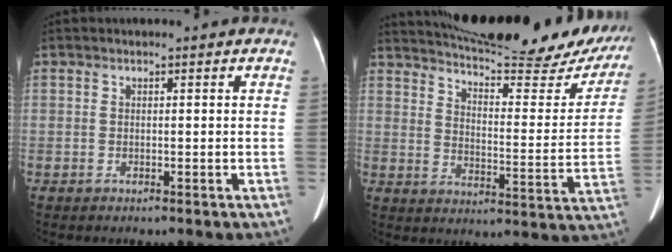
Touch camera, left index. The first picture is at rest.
{"total": 26.0, "force": [23.5, 3.5, 10.5], "torque": [-0.158, -0.062, 0.298]}